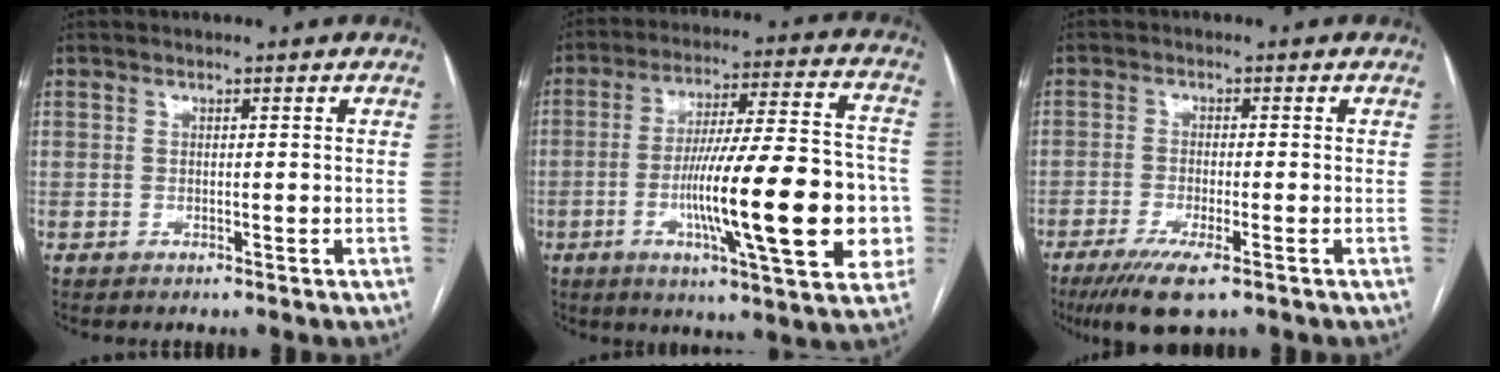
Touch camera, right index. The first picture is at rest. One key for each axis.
{"total": 22.8, "fx": -5.0, "fy": 3.2, "fz": 22.0, "tx": -0.304, "ty": 0.009, "tz": -0.070}
{"total": 6.8, "fx": -4.3, "fy": 0.8, "fz": 5.1, "tx": -0.093, "ty": -0.018, "tz": -0.071}